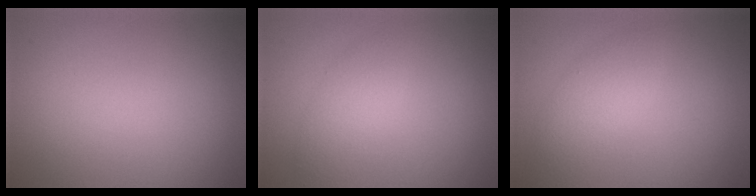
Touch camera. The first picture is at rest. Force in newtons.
{"total": 2.5, "press": 2.5, "slide": 0.0}
{"total": 2.9, "press": 2.9, "slide": 0.2}